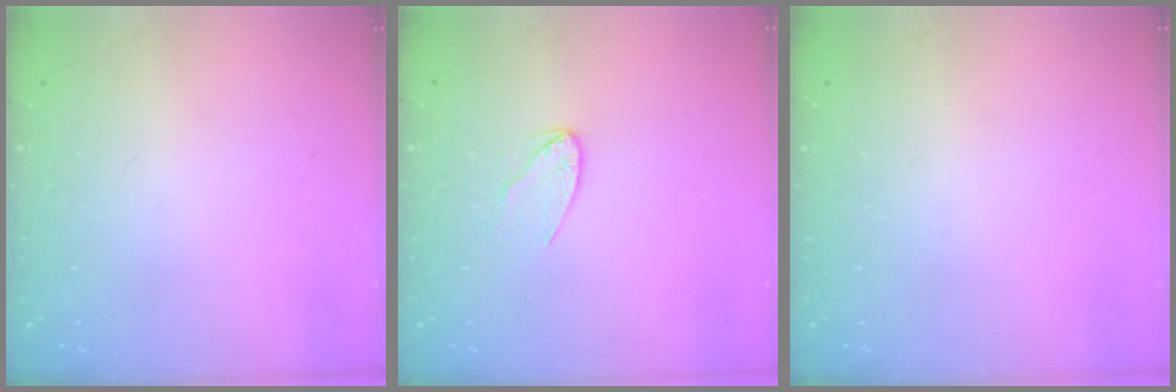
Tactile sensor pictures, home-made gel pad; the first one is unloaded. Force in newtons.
{"total": 6.1, "press": 6.1, "slide": 0.5}
{"total": 0.0}